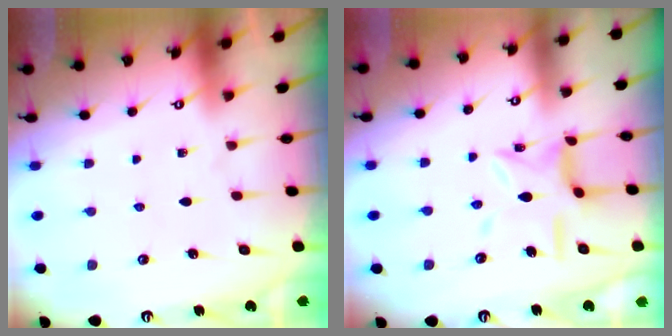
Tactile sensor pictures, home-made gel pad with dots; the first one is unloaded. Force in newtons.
{"total": 9.8, "press": 9.8, "slide": 0.8}